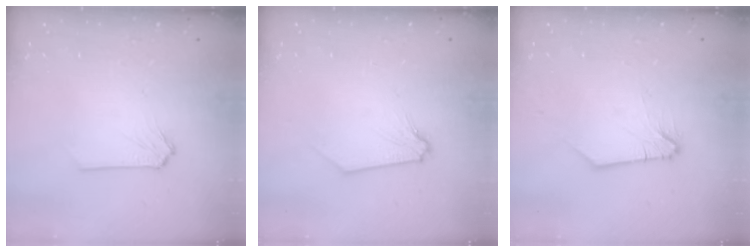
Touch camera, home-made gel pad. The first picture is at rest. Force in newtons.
{"total": 0.0}
{"total": 1.1, "press": 1.0, "slide": 0.3}